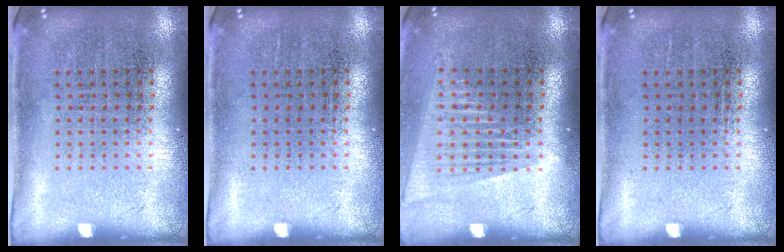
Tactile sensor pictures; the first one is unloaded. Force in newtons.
{"total": 0.0}
{"total": 1.5, "press": 1.3, "slide": 0.6}
{"total": 0.0}